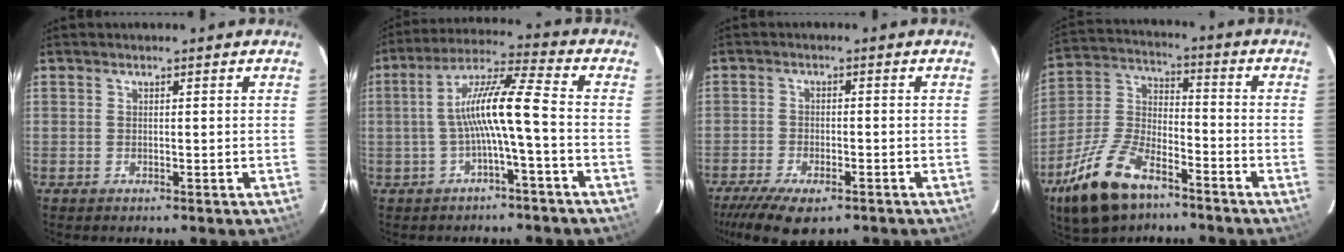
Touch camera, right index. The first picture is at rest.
{"total": 9.6, "force": [-2.2, -0.2, 9.4], "torque": [-0.190, 0.019, -0.037]}
{"total": 10.7, "force": [-7.6, 3.9, 6.4], "torque": [-0.152, -0.035, -0.130]}
{"total": 17.2, "force": [-10.8, 8.0, 10.6], "torque": [-0.238, -0.003, -0.204]}